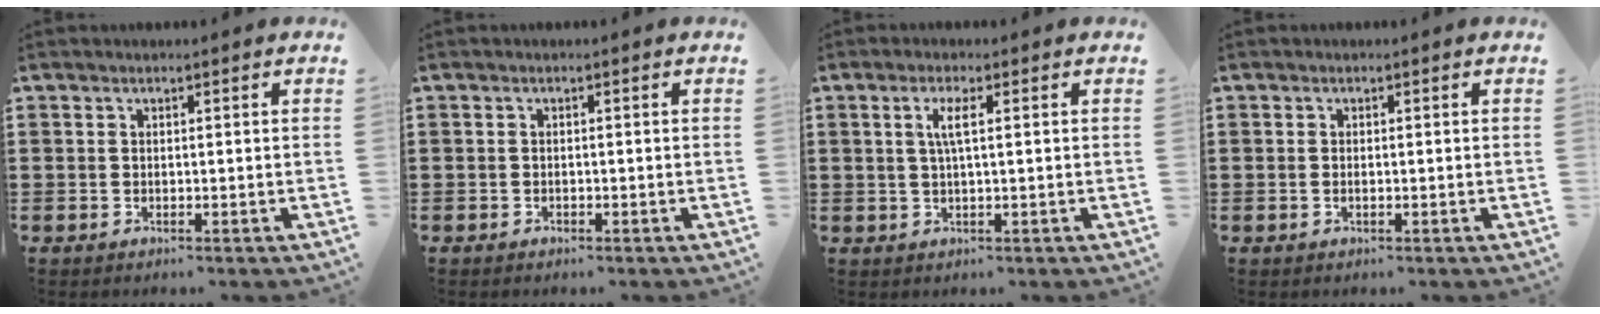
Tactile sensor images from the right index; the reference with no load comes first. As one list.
[{"total": 0.6, "force": [-0.5, 0.2, 0.1], "torque": [-0.003, 0.001, -0.011]}, {"total": 2.9, "force": [0.3, 0.1, 2.9], "torque": [-0.058, -0.002, 0.001]}, {"total": 0.5, "force": [-0.3, 0.1, 0.4], "torque": [-0.009, -0.003, -0.005]}]